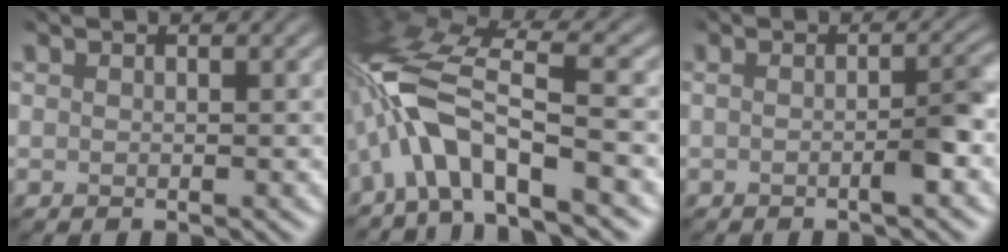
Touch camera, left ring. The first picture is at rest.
{"total": 8.3, "force": [-4.3, 2.2, 6.8], "torque": [-0.141, 0.020, -0.095]}
{"total": 2.7, "force": [-1.3, 0.6, 2.3], "torque": [-0.033, 0.003, -0.026]}